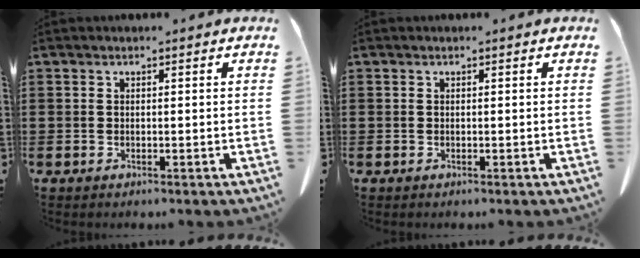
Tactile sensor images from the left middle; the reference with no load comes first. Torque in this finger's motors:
{"motor_torque": [-1.14, -1.00, 0.02, -0.01]}